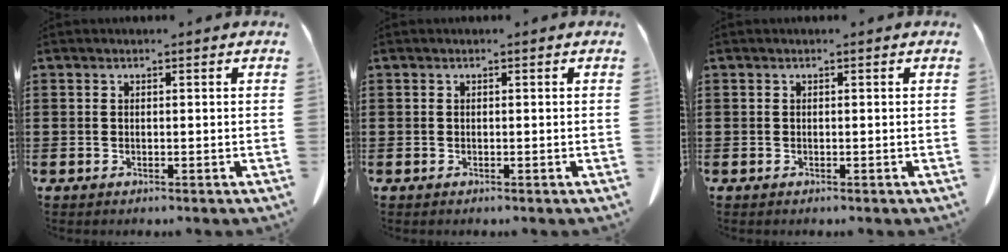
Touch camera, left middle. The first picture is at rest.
{"total": 0.0}
{"total": 0.0}